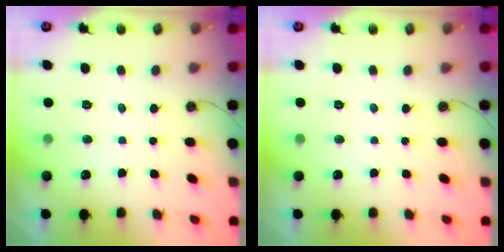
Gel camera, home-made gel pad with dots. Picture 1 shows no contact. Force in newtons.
{"total": 0.0}